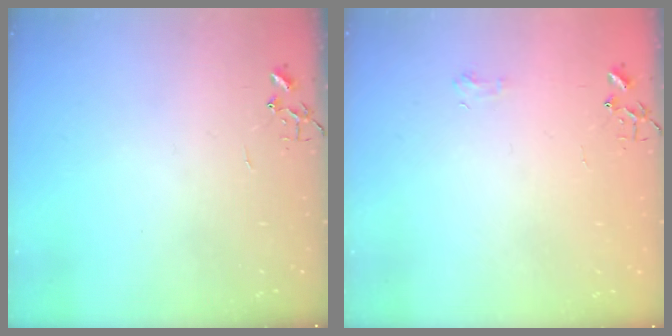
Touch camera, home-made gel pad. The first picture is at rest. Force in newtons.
{"total": 4.8, "press": 4.7, "slide": 0.6}